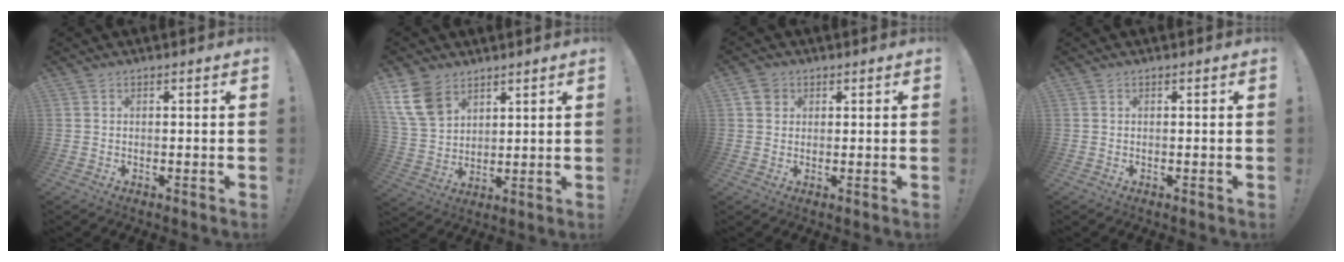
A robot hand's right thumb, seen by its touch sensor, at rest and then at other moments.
{"total": 12.2, "force": [7.1, 8.3, 5.6], "torque": [-0.114, -0.030, 0.146]}
{"total": 3.5, "force": [1.7, 2.8, 1.1], "torque": [-0.014, -0.003, 0.031]}
{"total": 0.0}